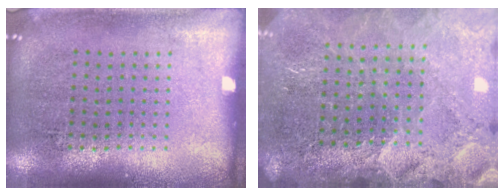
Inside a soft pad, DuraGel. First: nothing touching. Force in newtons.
{"total": 3.4, "press": 3.0, "slide": 1.5}